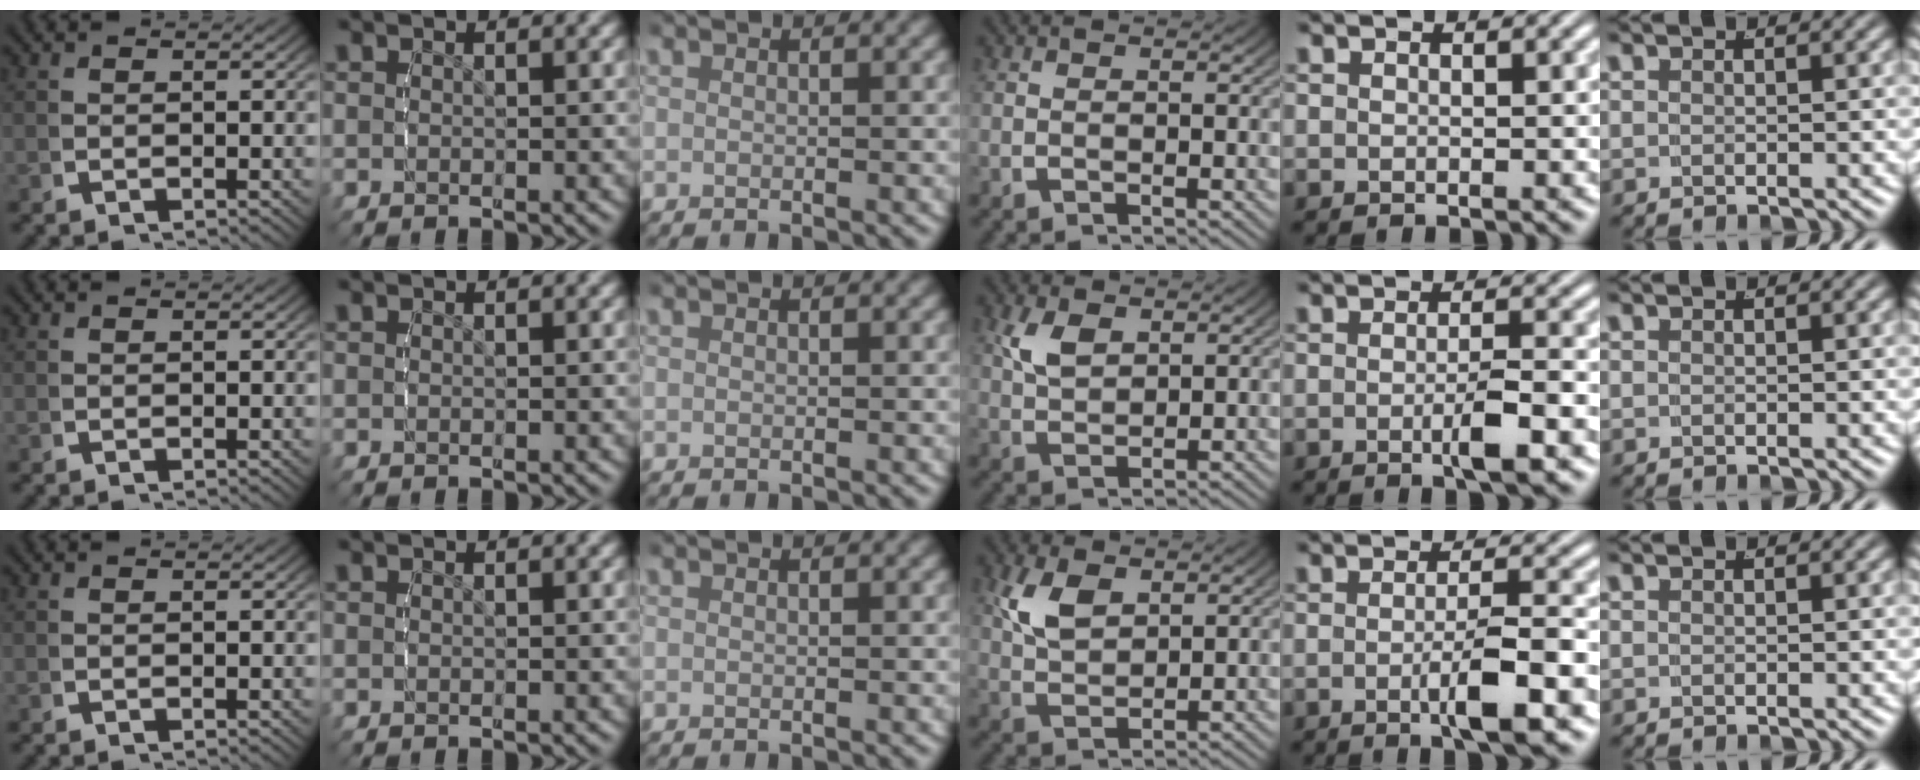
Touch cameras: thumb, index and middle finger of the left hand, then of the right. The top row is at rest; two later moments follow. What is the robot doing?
{"motion": "lift_and_place", "object": "bottle cap"}